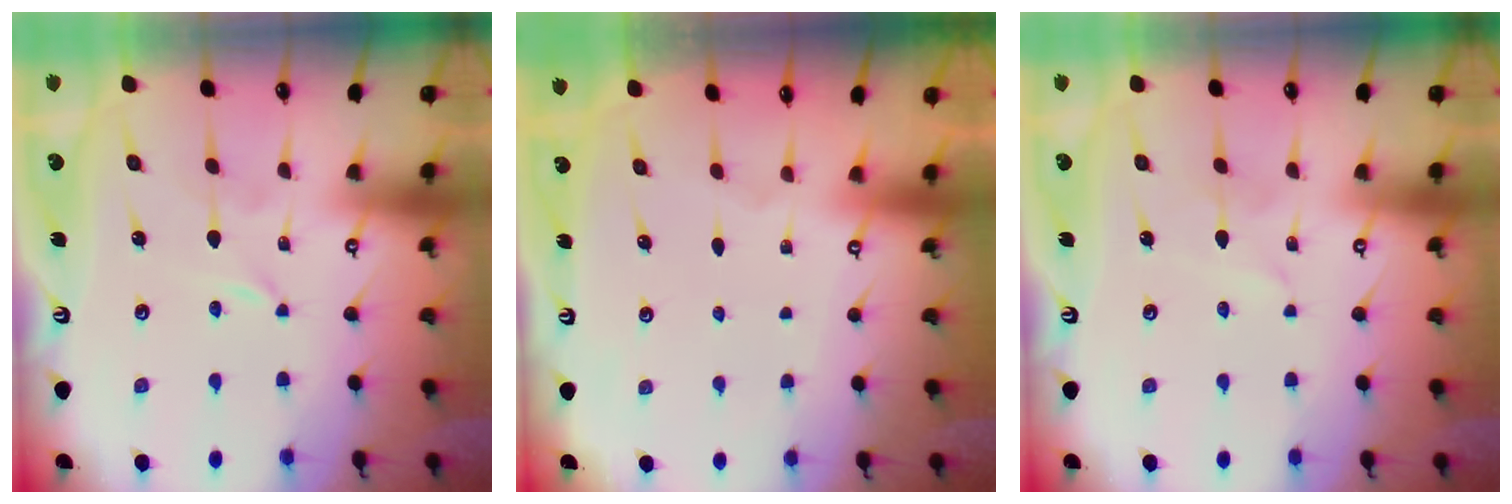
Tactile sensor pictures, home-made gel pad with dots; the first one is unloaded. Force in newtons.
{"total": 0.0}
{"total": 2.8, "press": 2.8, "slide": 0.3}